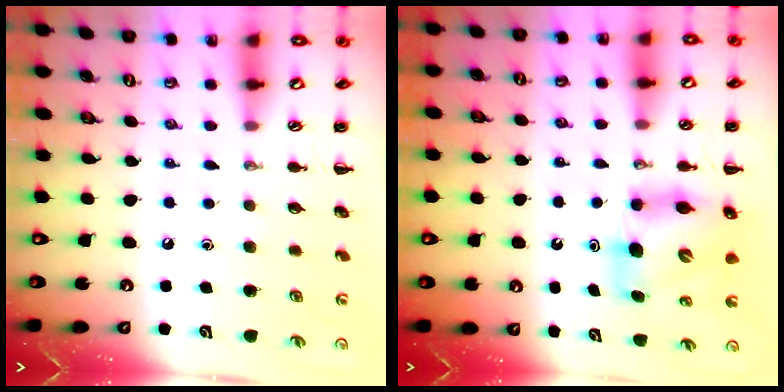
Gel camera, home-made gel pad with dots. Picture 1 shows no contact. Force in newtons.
{"total": 6.1, "press": 5.9, "slide": 1.2}